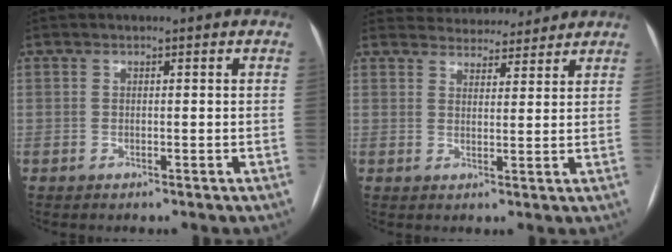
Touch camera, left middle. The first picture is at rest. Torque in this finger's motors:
{"motor_torque": [-0.06, -0.17, -0.12, -0.02]}